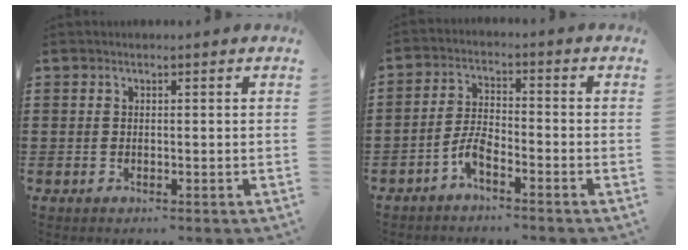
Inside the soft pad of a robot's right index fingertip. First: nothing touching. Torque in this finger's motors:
{"motor_torque": [1.25, 0.88, 0.11, 0.06]}